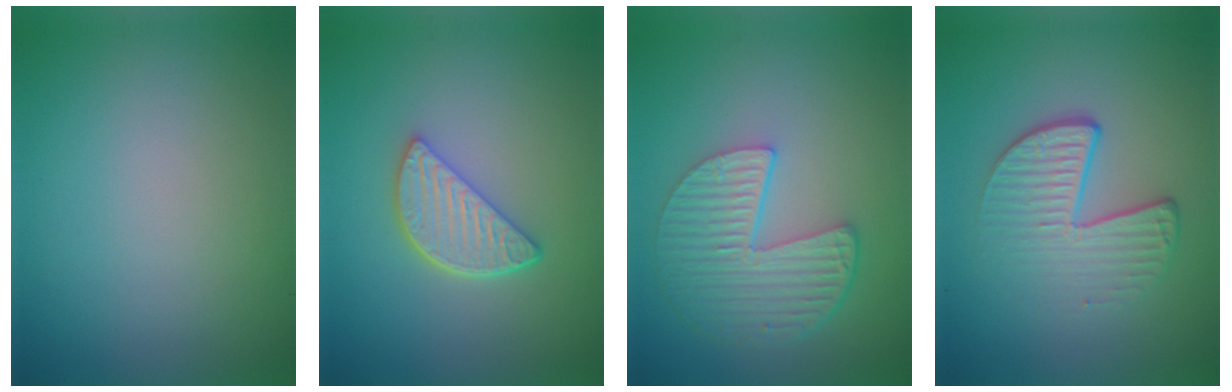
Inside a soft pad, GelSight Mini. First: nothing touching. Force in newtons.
{"total": 3.9, "press": 3.2, "slide": 2.3}
{"total": 5.6, "press": 4.2, "slide": 3.7}
{"total": 4.5, "press": 2.9, "slide": 3.4}